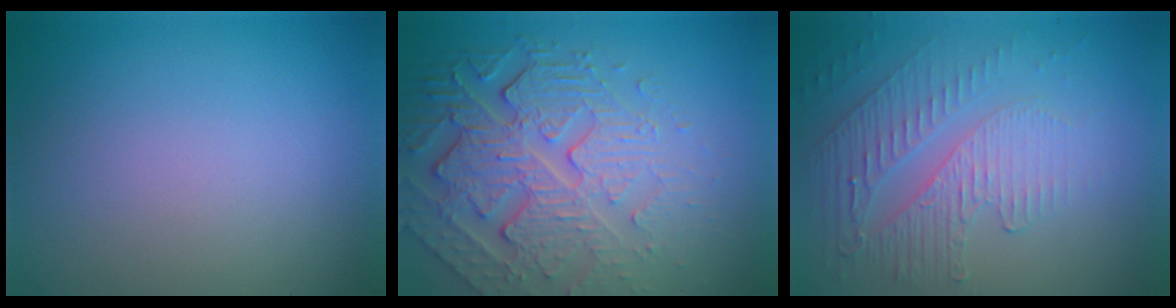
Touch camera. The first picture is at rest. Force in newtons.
{"total": 7.6, "press": 5.4, "slide": 5.3}
{"total": 5.8, "press": 3.4, "slide": 4.7}